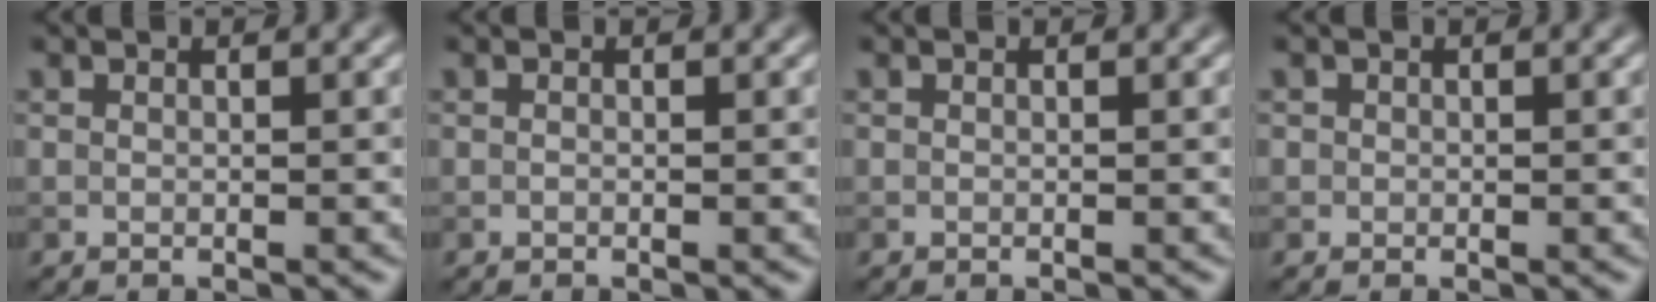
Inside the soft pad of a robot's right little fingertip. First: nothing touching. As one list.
[{"total": 0.0}, {"total": 0.0}, {"total": 0.6, "force": [0.1, 0.6, 0.0], "torque": [0.008, -0.003, -0.002]}]